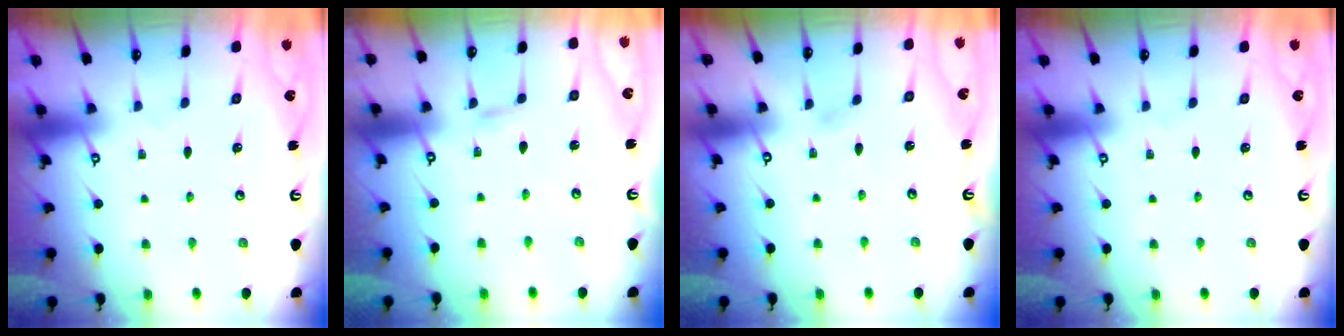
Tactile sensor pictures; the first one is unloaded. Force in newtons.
{"total": 2.1, "press": 2.1, "slide": 0.2}
{"total": 2.6, "press": 2.6, "slide": 0.3}
{"total": 0.0}